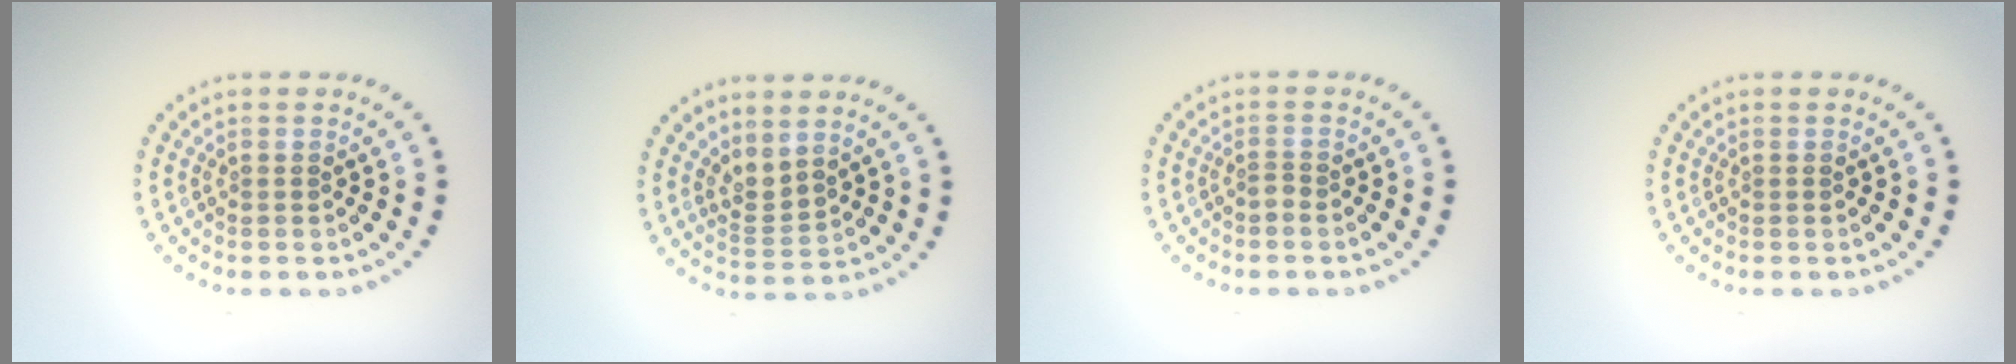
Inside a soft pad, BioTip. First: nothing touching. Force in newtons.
{"total": 2.2, "press": 1.5, "slide": 1.6}
{"total": 0.9, "press": 0.5, "slide": 0.8}
{"total": 0.0}